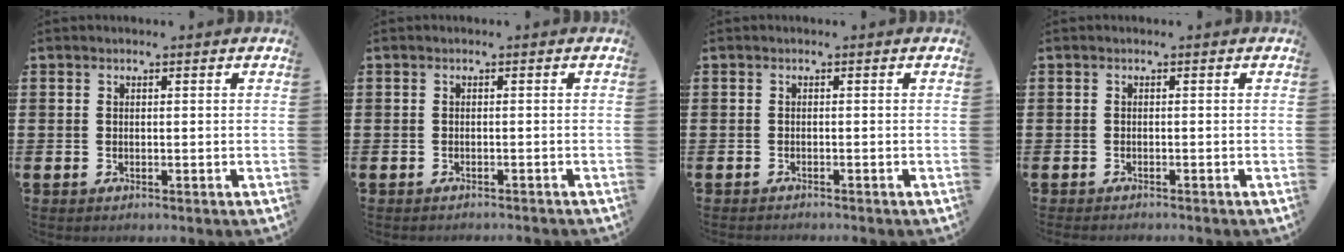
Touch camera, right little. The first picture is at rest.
{"total": 0.5, "force": [-0.5, -0.1, 0.0], "torque": [-0.001, -0.001, -0.011]}
{"total": 0.5, "force": [-0.5, -0.1, 0.0], "torque": [0.001, -0.002, -0.010]}
{"total": 0.5, "force": [-0.5, 0.0, 0.0], "torque": [-0.001, -0.002, -0.011]}